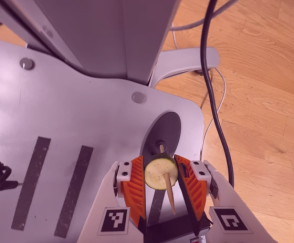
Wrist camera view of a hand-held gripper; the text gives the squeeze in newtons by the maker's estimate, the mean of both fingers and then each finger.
{"total": 9.6, "left": 9.4, "right": 9.8}